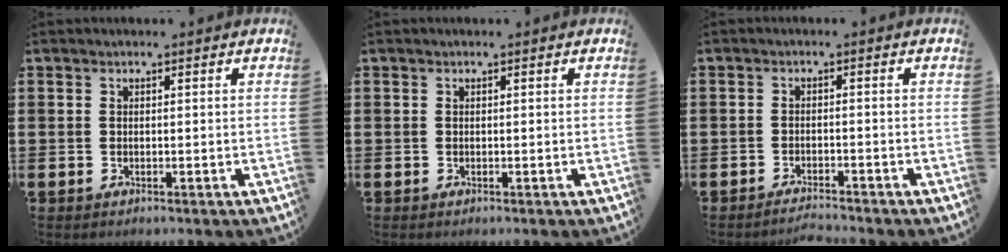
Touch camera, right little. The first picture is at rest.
{"total": 0.0}
{"total": 1.8, "force": [-1.8, -0.1, 0.3], "torque": [-0.007, 0.004, -0.036]}